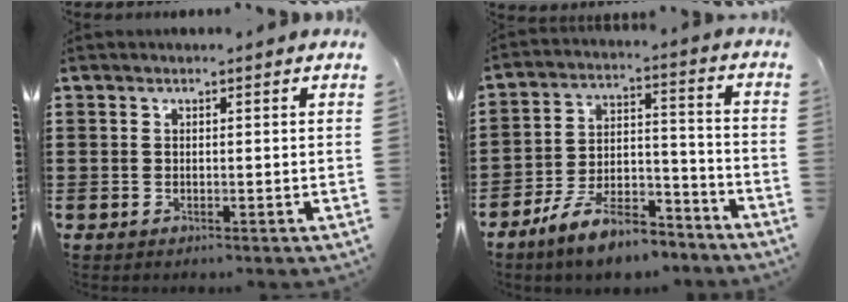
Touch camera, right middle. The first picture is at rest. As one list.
[{"total": 9.9, "force": [-8.4, 2.4, 4.8], "torque": [-0.089, 0.028, -0.161]}]